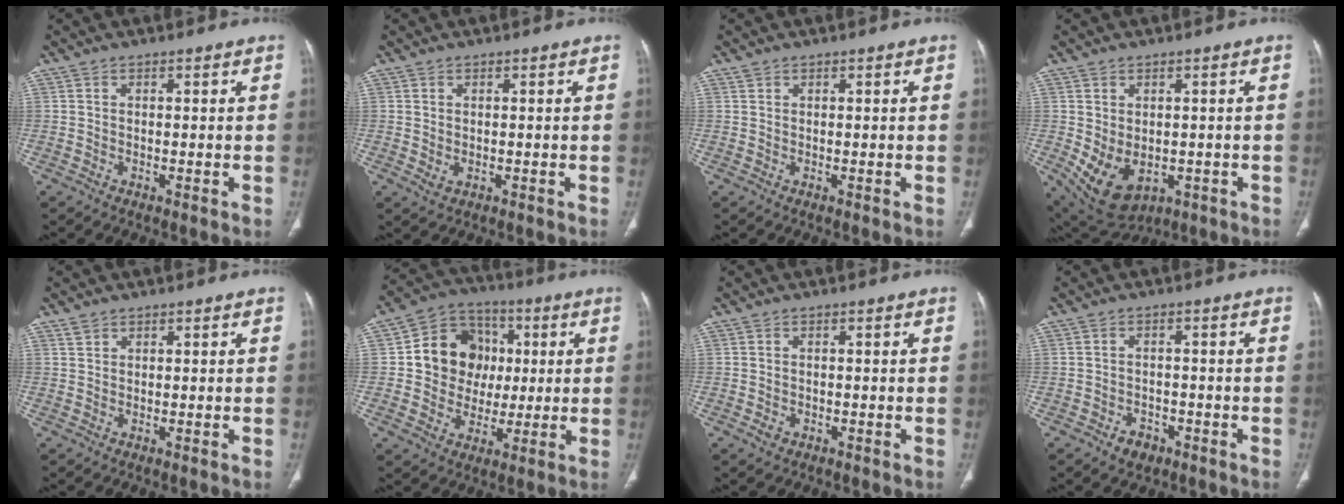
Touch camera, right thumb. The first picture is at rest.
{"total": 1.6, "force": [-0.1, 1.1, 1.1], "torque": [-0.023, -0.003, 0.005]}
{"total": 0.5, "force": [0.4, 0.3, 0.1], "torque": [-0.004, 0.004, 0.009]}
{"total": 10.3, "force": [-2.2, 7.2, 7.0], "torque": [-0.108, -0.002, -0.007]}
{"total": 1.1, "force": [0.9, 0.7, 0.2], "torque": [-0.001, 0.001, 0.017]}
{"total": 13.9, "force": [1.4, 12.4, 6.1], "torque": [-0.051, 0.015, 0.026]}
{"total": 1.5, "force": [-0.5, 1.2, 0.7], "torque": [-0.014, 0.005, -0.004]}
{"total": 3.5, "force": [-2.0, 2.5, 1.4], "torque": [-0.011, 0.015, -0.024]}